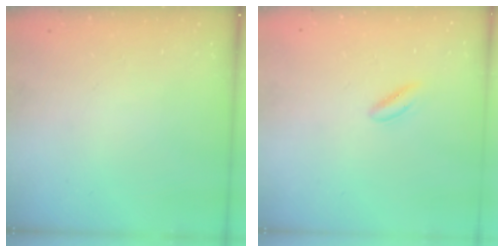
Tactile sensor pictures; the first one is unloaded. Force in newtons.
{"total": 2.6, "press": 2.5, "slide": 0.8}